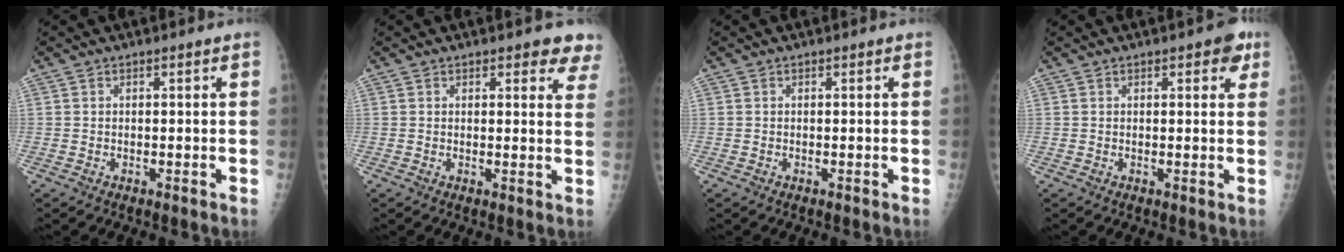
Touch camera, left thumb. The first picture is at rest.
{"total": 5.9, "force": [4.6, 2.2, 3.0], "torque": [0.003, -0.018, 0.037]}
{"total": 0.0}
{"total": 3.7, "force": [1.9, 1.6, 2.8], "torque": [-0.018, -0.002, 0.015]}